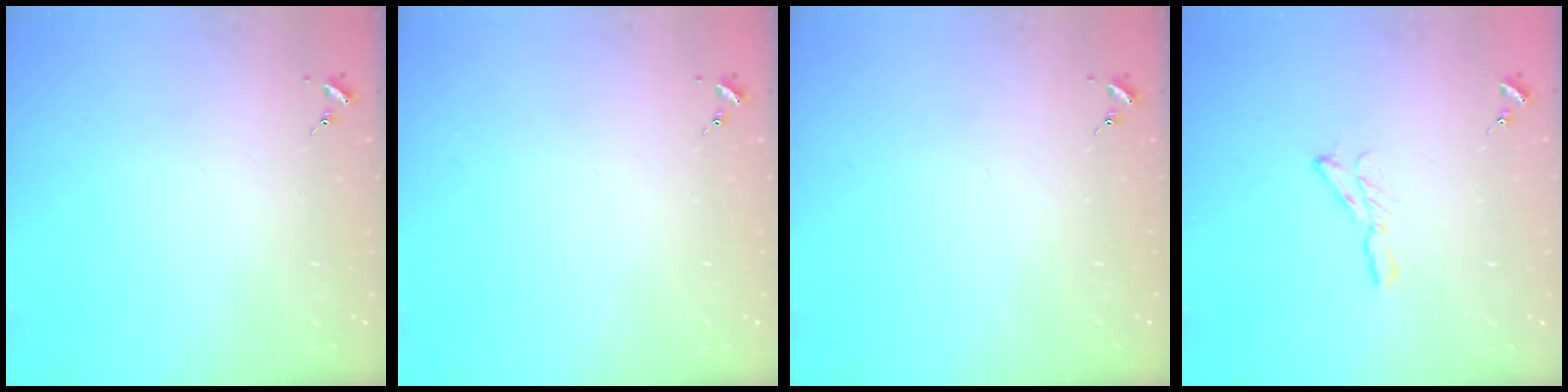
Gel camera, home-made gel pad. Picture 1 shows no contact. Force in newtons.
{"total": 0.0}
{"total": 0.0}
{"total": 5.7, "press": 5.7, "slide": 0.1}